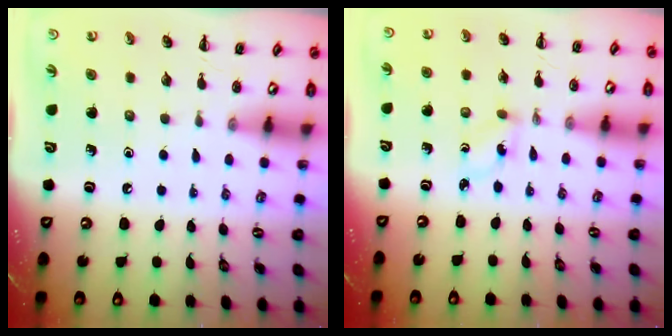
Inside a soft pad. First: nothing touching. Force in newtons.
{"total": 2.0, "press": 1.8, "slide": 0.8}